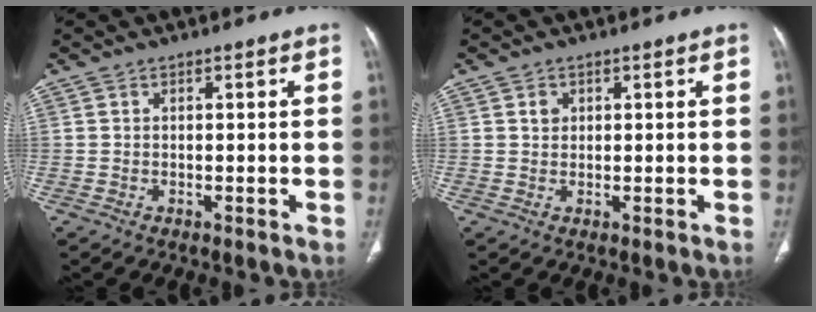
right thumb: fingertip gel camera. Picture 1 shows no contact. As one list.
[{"total": 1.5, "force": [0.6, 1.3, 0.6], "torque": [-0.002, -0.001, 0.009]}]